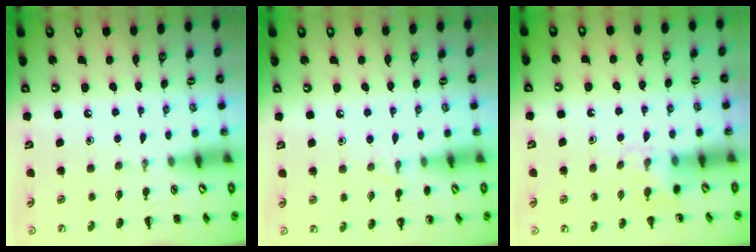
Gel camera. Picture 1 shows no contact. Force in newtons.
{"total": 4.2, "press": 4.0, "slide": 1.3}
{"total": 5.1, "press": 4.8, "slide": 1.5}